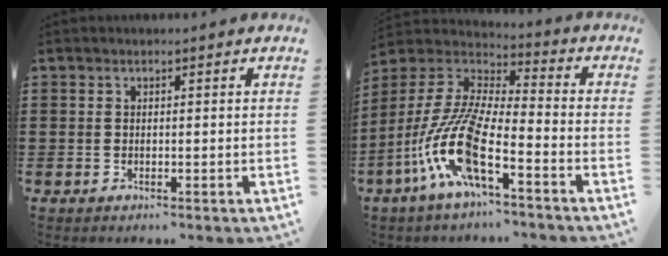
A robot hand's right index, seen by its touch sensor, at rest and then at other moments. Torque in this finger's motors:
{"motor_torque": [2.14, 0.00, 0.90, 0.21]}